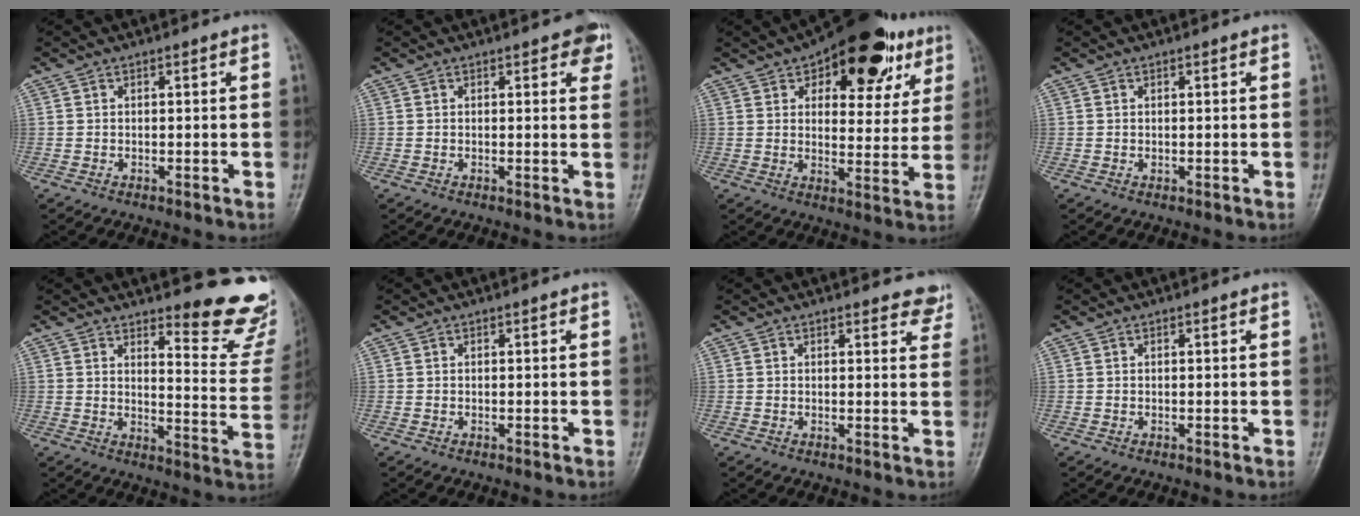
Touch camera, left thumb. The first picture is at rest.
{"total": 3.5, "force": [1.9, 1.6, 2.5], "torque": [-0.010, -0.004, 0.015]}
{"total": 20.3, "force": [10.5, 10.3, 14.0], "torque": [-0.135, -0.018, 0.143]}
{"total": 0.7, "force": [0.3, 0.4, 0.5], "torque": [-0.004, -0.001, 0.004]}
{"total": 15.3, "force": [12.6, 3.9, 7.8], "torque": [-0.055, -0.121, 0.145]}
{"total": 0.0}
{"total": 3.9, "force": [3.3, 1.5, 1.4], "torque": [0.008, -0.015, 0.026]}
{"total": 0.0}